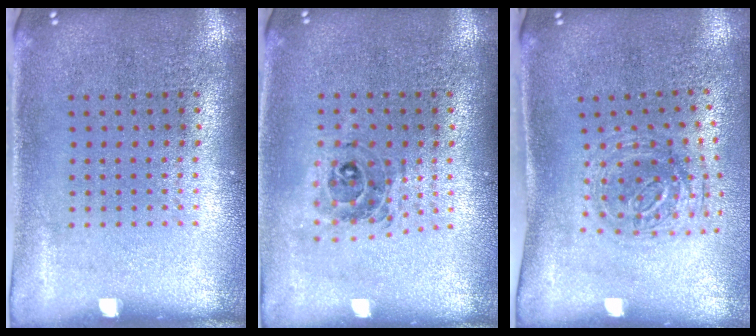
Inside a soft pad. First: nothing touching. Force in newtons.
{"total": 0.7, "press": 0.7, "slide": 0.2}
{"total": 1.1, "press": 1.0, "slide": 0.4}